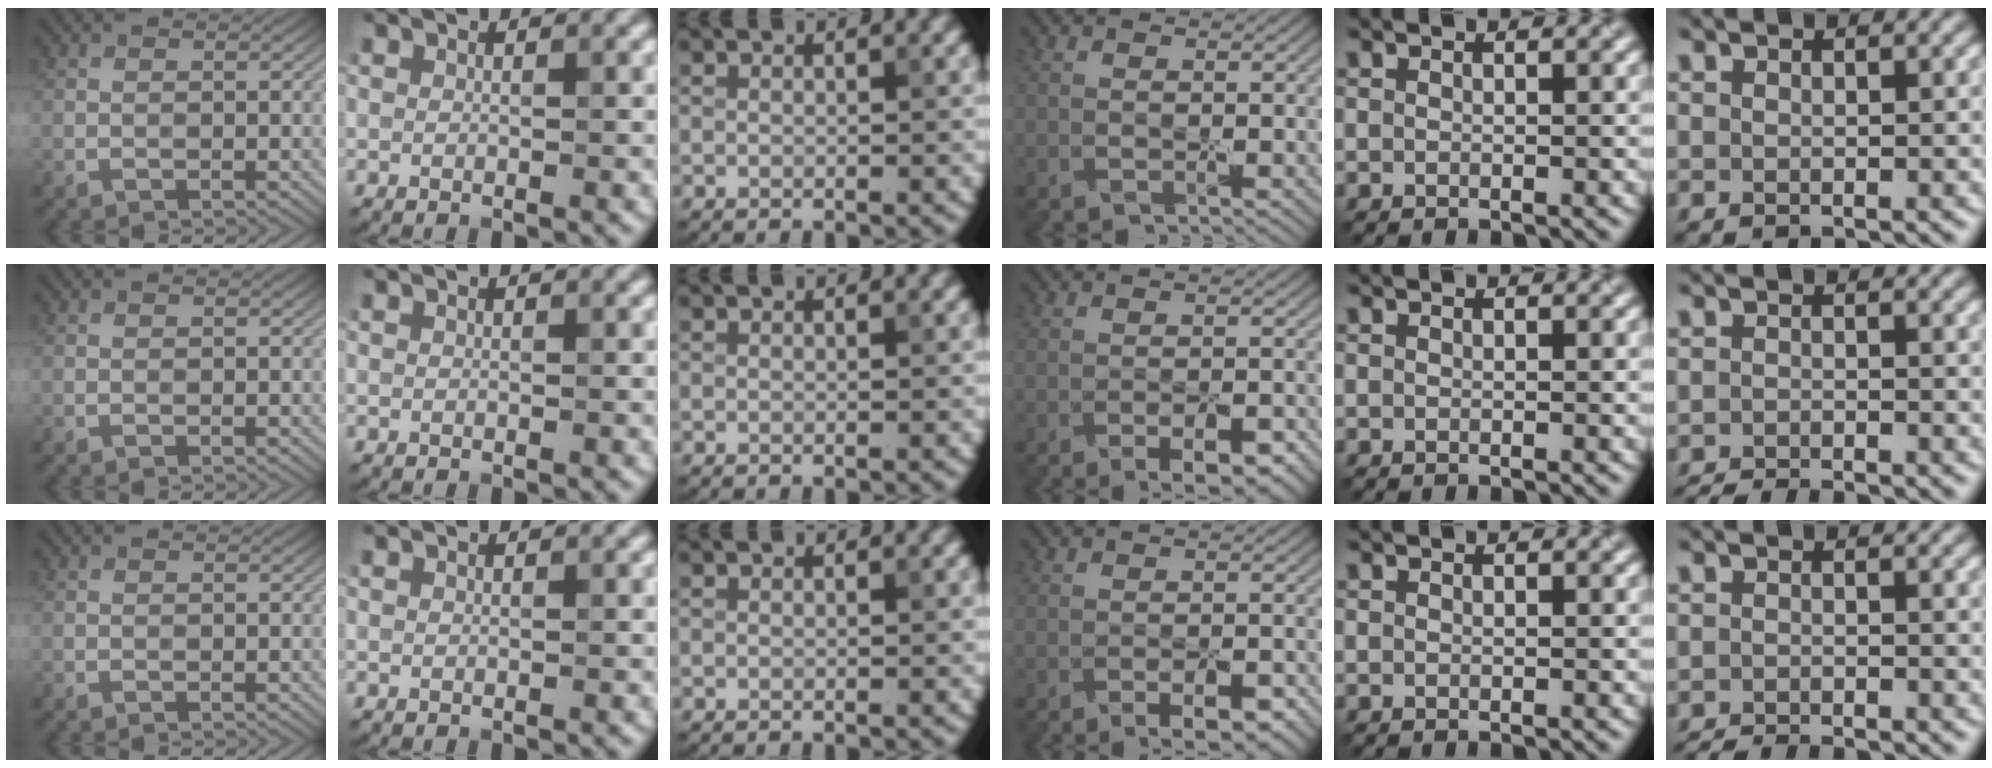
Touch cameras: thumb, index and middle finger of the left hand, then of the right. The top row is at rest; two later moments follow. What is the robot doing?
{"motion": "peel", "object": "small bumper sticker"}